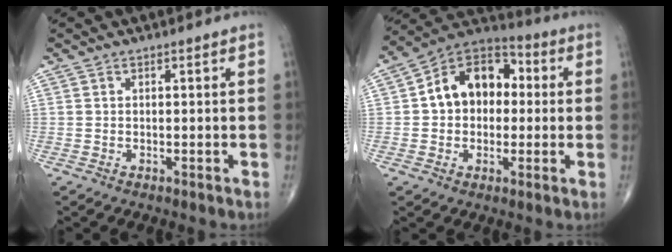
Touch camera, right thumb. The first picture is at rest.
{"total": 14.2, "force": [1.3, 10.3, 9.8], "torque": [-0.115, 0.032, 0.008]}